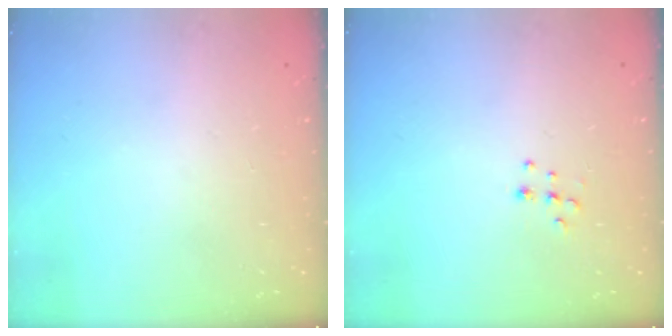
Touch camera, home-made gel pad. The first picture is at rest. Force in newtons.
{"total": 7.0, "press": 6.9, "slide": 0.6}